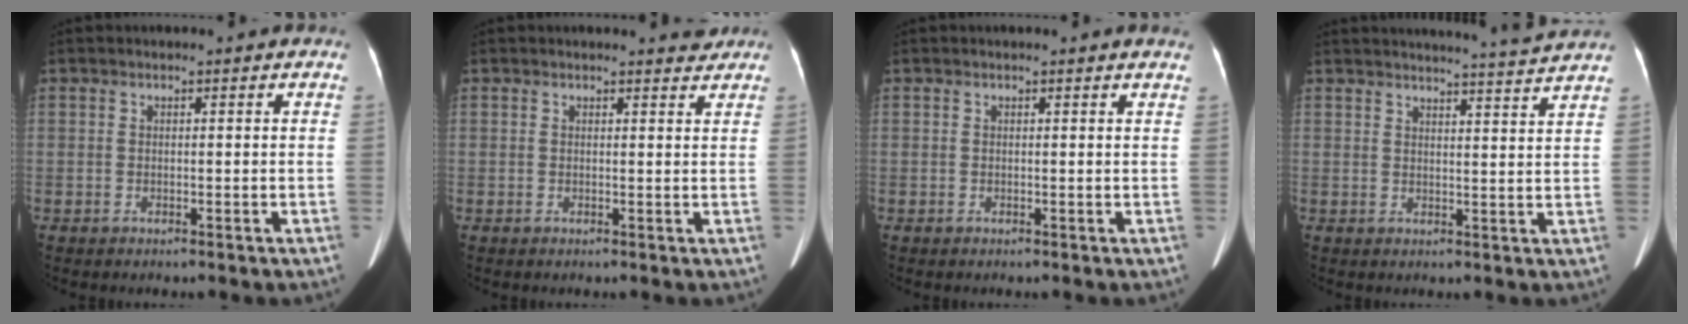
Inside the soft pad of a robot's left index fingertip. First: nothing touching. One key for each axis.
{"total": 2.1, "fx": 2.0, "fy": 0.4, "fz": 0.3, "tx": -0.007, "ty": -0.006, "tz": 0.019}
{"total": 1.1, "fx": 1.0, "fy": 0.0, "fz": 0.3, "tx": -0.017, "ty": -0.004, "tz": 0.006}
{"total": 8.6, "fx": 8.1, "fy": -1.9, "fz": 1.9, "tx": -0.031, "ty": -0.020, "tz": 0.097}